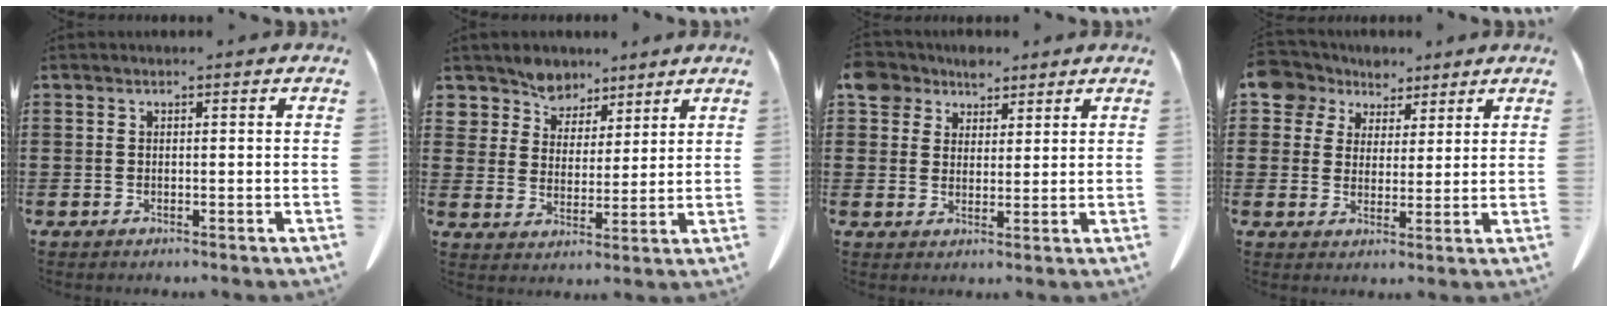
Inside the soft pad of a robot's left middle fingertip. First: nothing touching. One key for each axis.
{"total": 6.2, "fx": 5.5, "fy": 2.9, "fz": -0.3, "tx": -0.031, "ty": -0.030, "tz": 0.103}
{"total": 5.8, "fx": 4.2, "fy": 3.7, "fz": 1.5, "tx": -0.046, "ty": 0.003, "tz": 0.078}
{"total": 6.5, "fx": 4.8, "fy": 4.3, "fz": 1.1, "tx": -0.048, "ty": -0.006, "tz": 0.091}